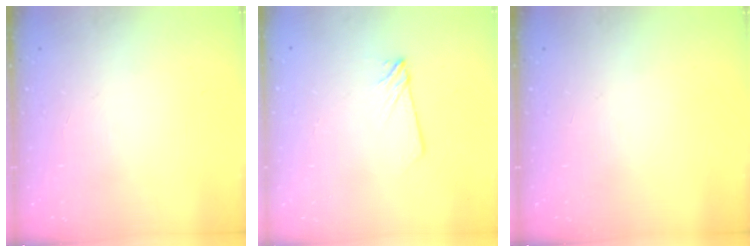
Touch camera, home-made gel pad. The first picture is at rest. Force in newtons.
{"total": 3.8, "press": 3.7, "slide": 0.6}
{"total": 0.0}